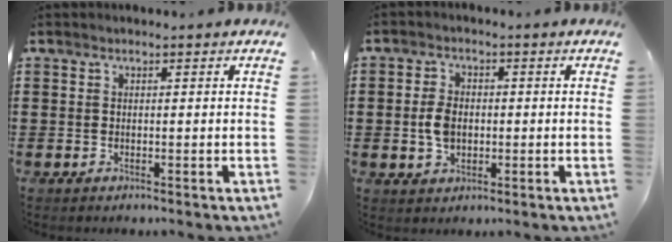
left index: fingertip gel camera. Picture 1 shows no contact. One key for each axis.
{"total": 4.2, "fx": -0.3, "fy": 2.8, "fz": 3.0, "tx": -0.076, "ty": 0.003, "tz": -0.010}